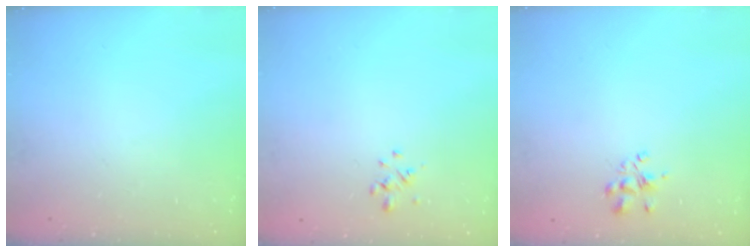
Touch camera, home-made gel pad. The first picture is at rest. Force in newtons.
{"total": 0.8, "press": 0.7, "slide": 0.5}
{"total": 3.2, "press": 3.2, "slide": 0.5}